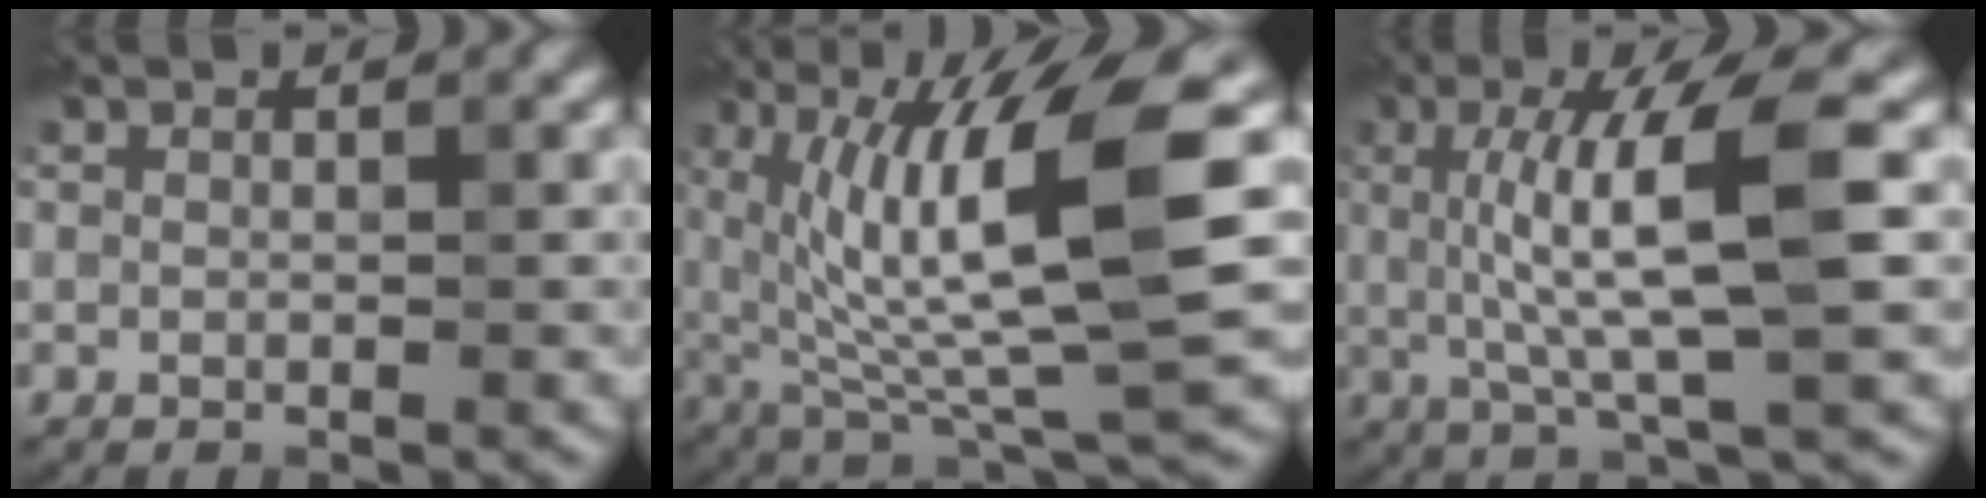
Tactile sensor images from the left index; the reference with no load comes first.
{"total": 11.7, "force": [2.3, 2.5, 11.2], "torque": [-0.179, -0.004, 0.045]}
{"total": 7.9, "force": [1.2, 1.6, 7.7], "torque": [-0.125, 0.001, 0.020]}